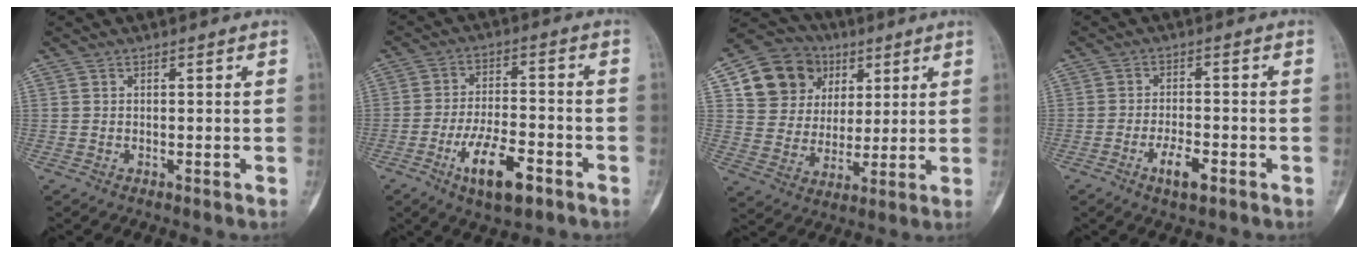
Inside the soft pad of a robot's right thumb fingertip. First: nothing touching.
{"total": 11.1, "force": [-5.5, 4.3, 8.6], "torque": [-0.150, 0.025, -0.089]}
{"total": 15.2, "force": [5.9, 13.0, 5.1], "torque": [-0.053, 0.003, 0.110]}
{"total": 5.0, "force": [-2.5, 1.8, 3.9], "torque": [-0.071, 0.010, -0.042]}